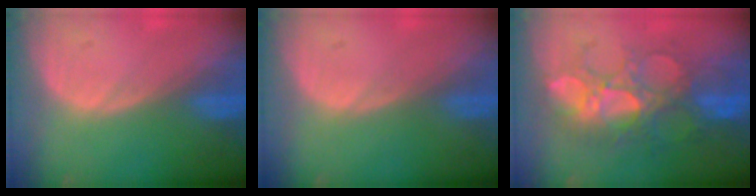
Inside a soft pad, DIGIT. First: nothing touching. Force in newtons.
{"total": 0.0}
{"total": 9.4, "press": 9.2, "slide": 2.1}